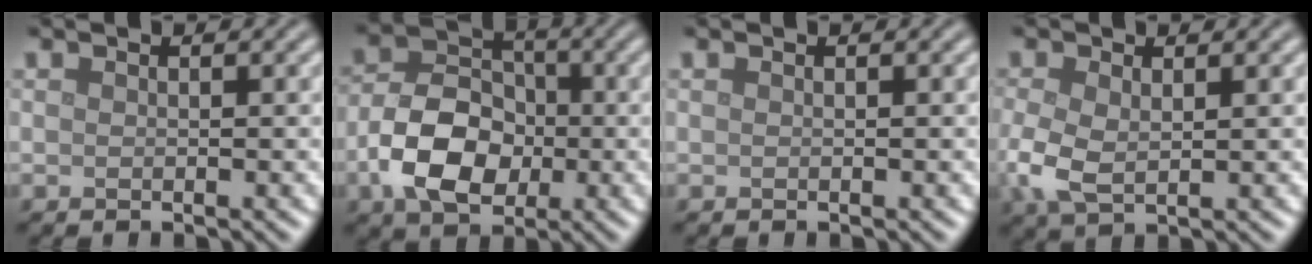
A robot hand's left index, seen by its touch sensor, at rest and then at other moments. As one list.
[{"total": 7.1, "force": [-2.0, 5.0, 4.7], "torque": [-0.087, 0.003, -0.041]}, {"total": 0.0}, {"total": 4.2, "force": [-0.4, 2.6, 3.3], "torque": [-0.091, -0.010, -0.008]}]